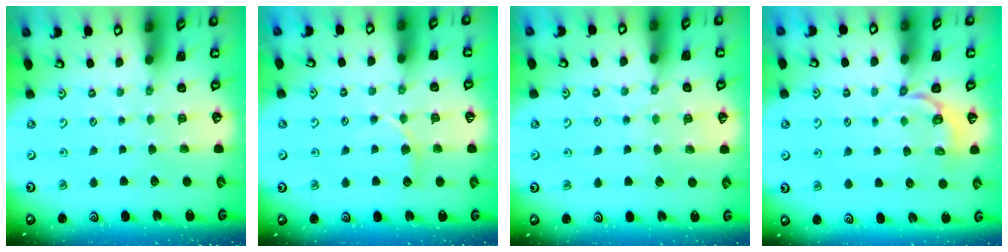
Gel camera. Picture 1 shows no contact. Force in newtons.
{"total": 7.0, "press": 7.0, "slide": 0.5}
{"total": 4.8, "press": 4.7, "slide": 0.7}
{"total": 3.4, "press": 2.6, "slide": 2.2}